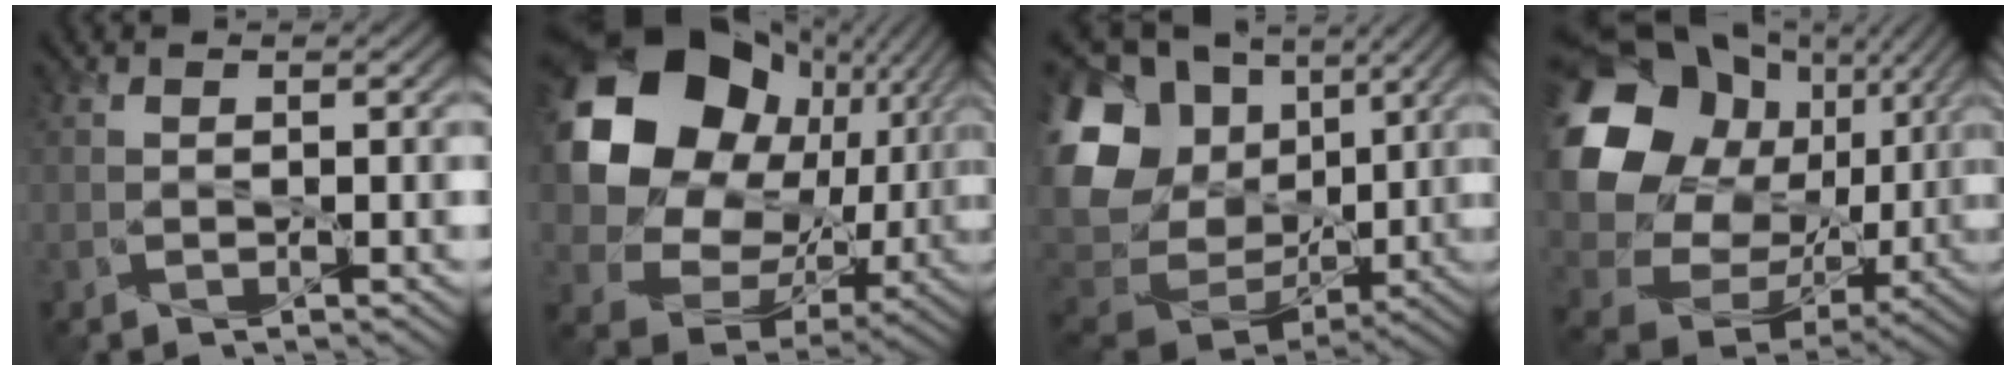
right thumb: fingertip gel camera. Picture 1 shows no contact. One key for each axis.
{"total": 20.0, "fx": 5.7, "fy": 16.4, "fz": 9.8, "tx": -0.245, "ty": -0.005, "tz": 0.133}
{"total": 18.8, "fx": 3.6, "fy": 15.6, "fz": 9.8, "tx": -0.268, "ty": -0.004, "tz": 0.096}
{"total": 18.8, "fx": 5.1, "fy": 15.8, "fz": 8.8, "tx": -0.236, "ty": 0.003, "tz": 0.113}